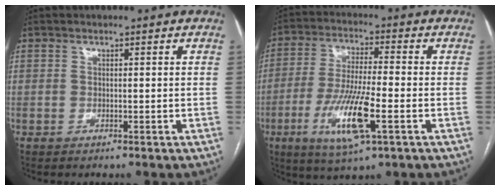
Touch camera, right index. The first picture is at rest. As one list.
[{"total": 12.0, "force": [-4.2, 1.5, 11.2], "torque": [-0.224, -0.019, -0.074]}]